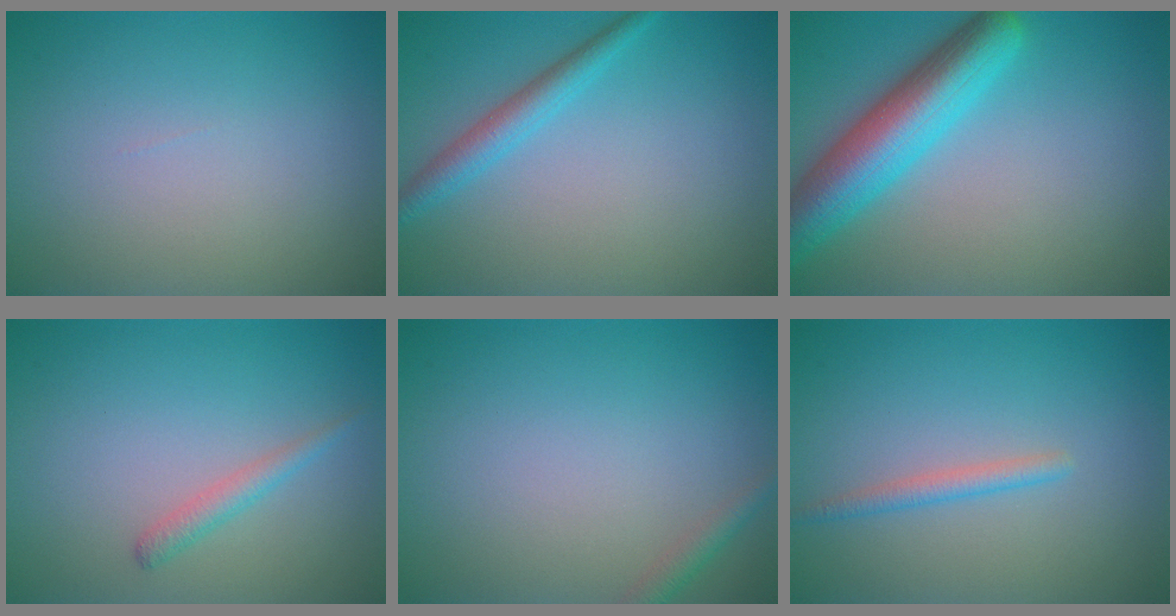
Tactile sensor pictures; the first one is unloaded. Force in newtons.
{"total": 2.5, "press": 2.5, "slide": 0.0}
{"total": 7.5, "press": 7.5, "slide": 0.3}
{"total": 1.4, "press": 1.4, "slide": 0.2}
{"total": 1.3, "press": 1.3, "slide": 0.1}
{"total": 1.5, "press": 1.5, "slide": 0.1}